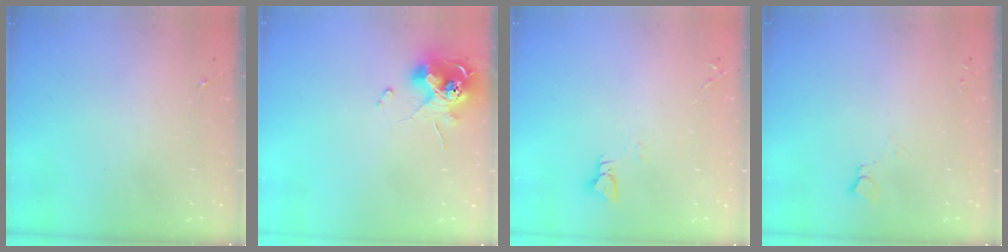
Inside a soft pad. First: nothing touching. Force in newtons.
{"total": 13.5, "press": 13.4, "slide": 1.2}
{"total": 3.0, "press": 3.0, "slide": 0.3}
{"total": 2.5, "press": 2.5, "slide": 0.2}